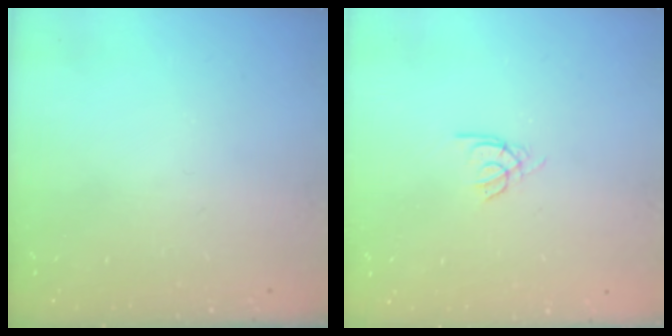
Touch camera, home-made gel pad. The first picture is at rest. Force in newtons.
{"total": 2.1, "press": 2.1, "slide": 0.2}